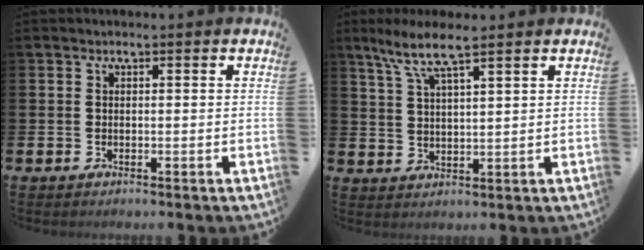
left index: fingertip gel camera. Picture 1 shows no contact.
{"total": 5.2, "force": [3.3, 0.9, 3.8], "torque": [-0.087, 0.003, 0.060]}